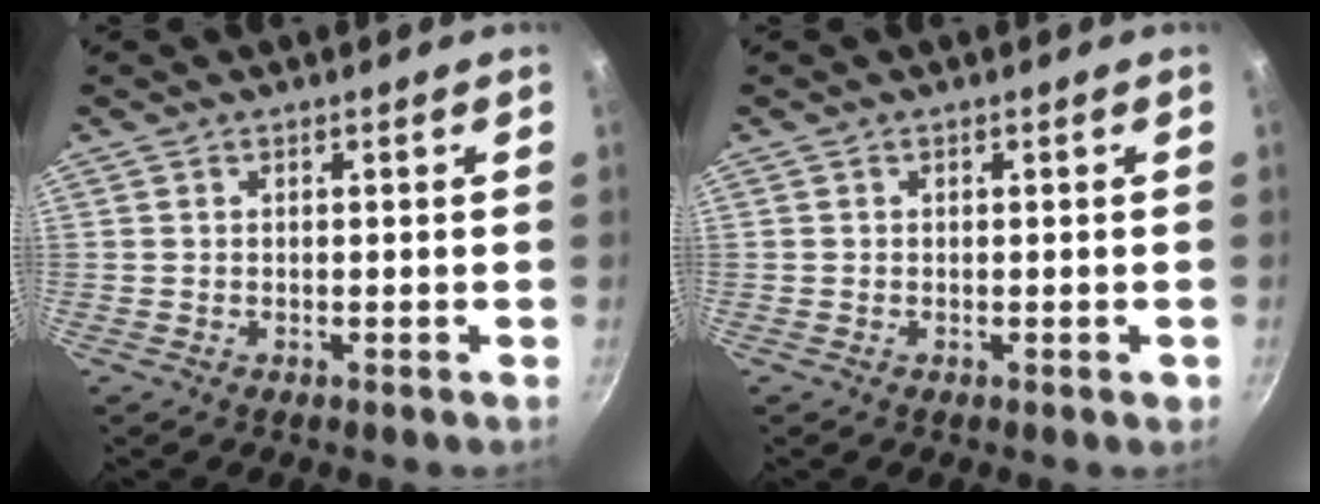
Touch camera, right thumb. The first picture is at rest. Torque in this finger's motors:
{"motor_torque": [0.24, 0.46, -0.43, 0.20, -0.01]}